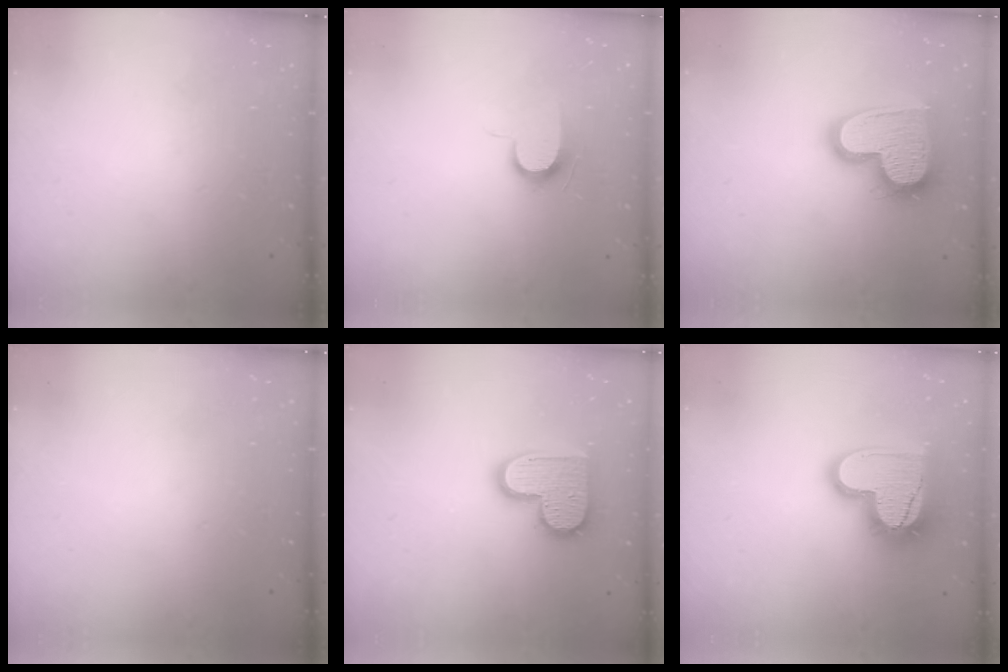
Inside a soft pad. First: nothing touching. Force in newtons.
{"total": 6.4, "press": 6.3, "slide": 0.7}
{"total": 20.6, "press": 20.5, "slide": 1.4}
{"total": 0.0}
{"total": 14.2, "press": 14.2, "slide": 1.1}
{"total": 18.1, "press": 18.1, "slide": 1.4}